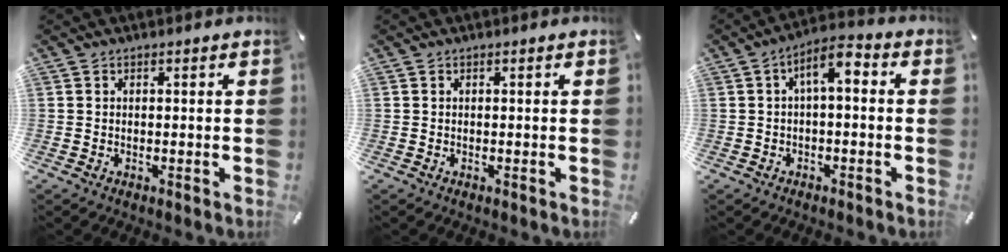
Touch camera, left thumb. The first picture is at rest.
{"total": 0.0}
{"total": 6.1, "force": [0.1, 2.7, 5.4], "torque": [-0.096, 0.008, -0.003]}